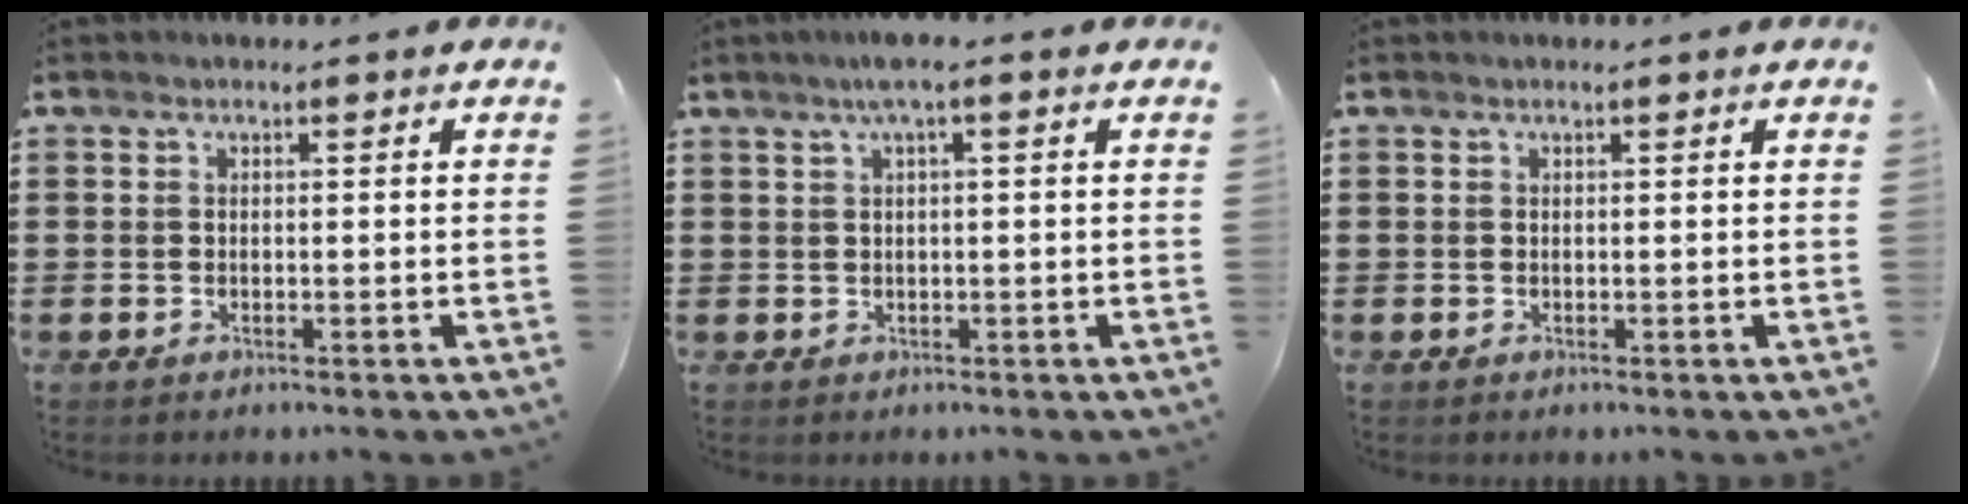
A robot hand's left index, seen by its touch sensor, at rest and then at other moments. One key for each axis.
{"total": 2.4, "fx": 1.0, "fy": -0.1, "fz": 2.2, "tx": -0.042, "ty": 0.000, "tz": 0.017}
{"total": 0.0}